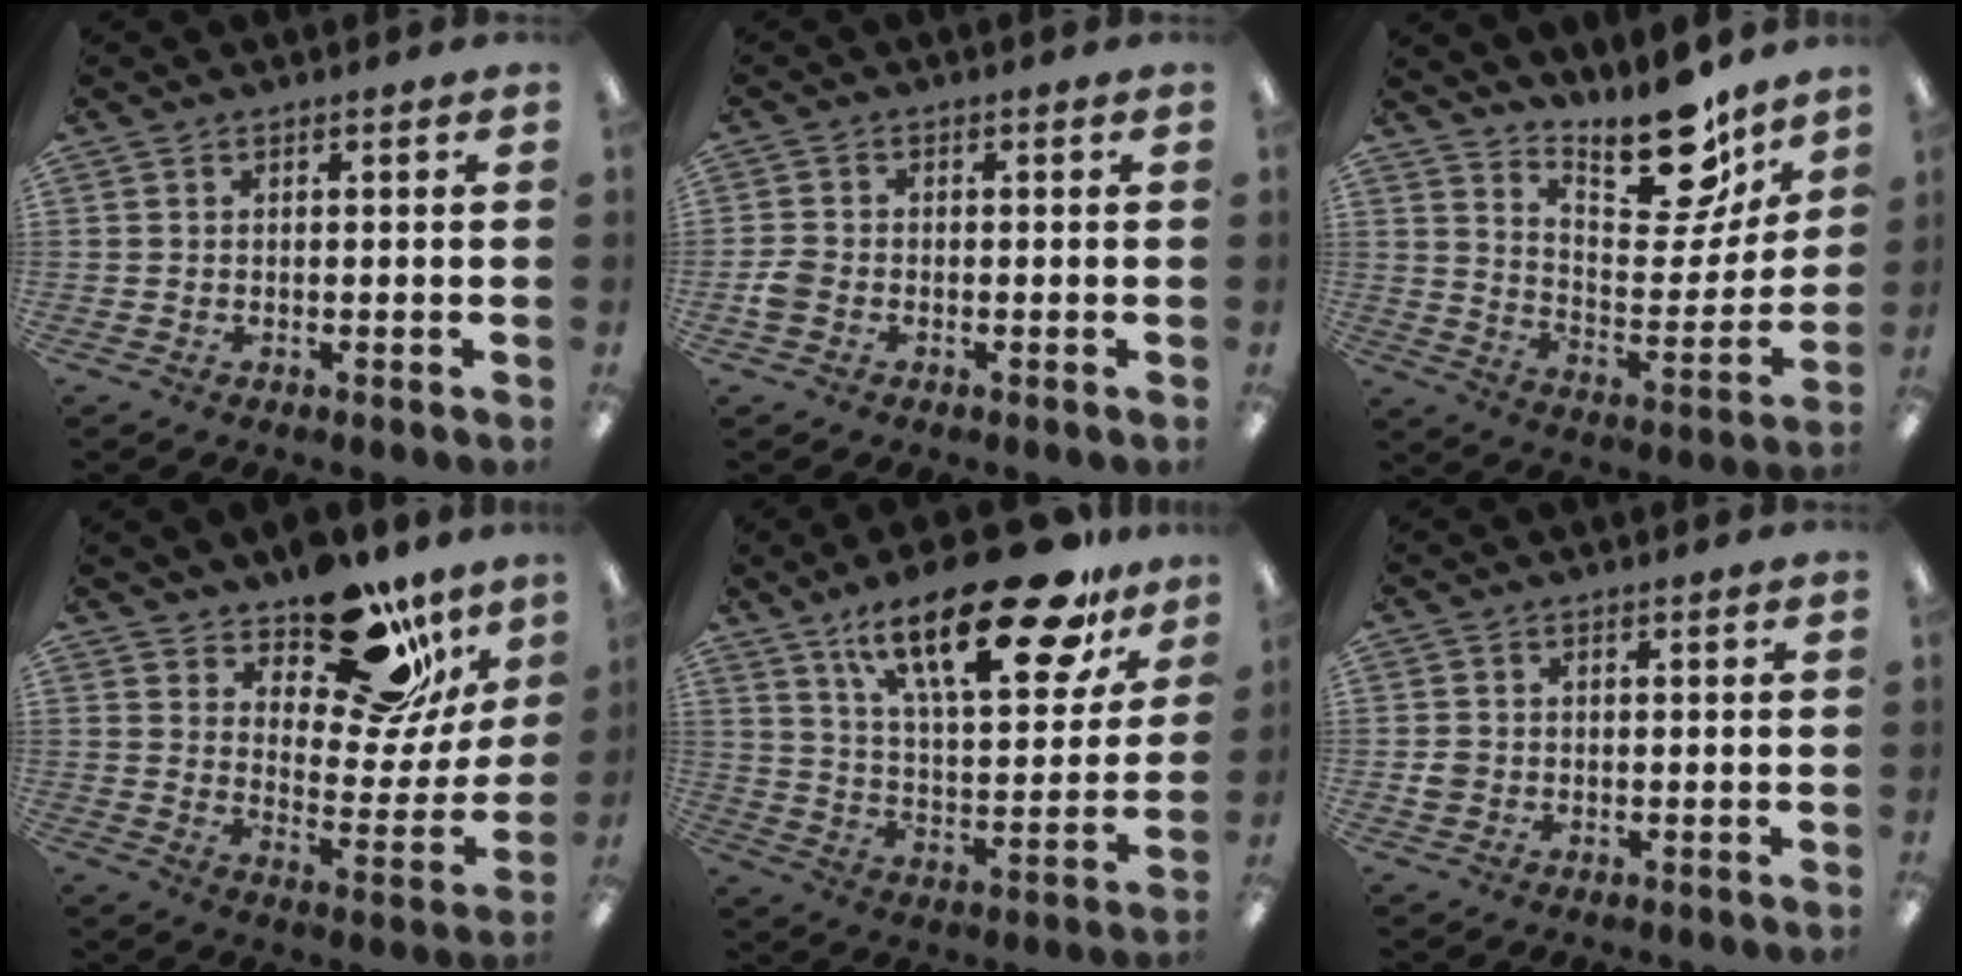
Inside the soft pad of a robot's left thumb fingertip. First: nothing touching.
{"total": 3.0, "force": [-1.1, 2.3, 1.7], "torque": [-0.034, 0.006, -0.021]}
{"total": 19.2, "force": [15.5, 6.4, 9.2], "torque": [-0.123, -0.121, 0.262]}
{"total": 19.7, "force": [14.7, 8.5, 10.1], "torque": [-0.134, -0.103, 0.251]}
{"total": 27.9, "force": [18.3, 9.4, 18.9], "torque": [-0.288, -0.108, 0.298]}
{"total": 1.9, "force": [-0.1, 1.8, 0.6], "torque": [-0.004, 0.001, -0.005]}